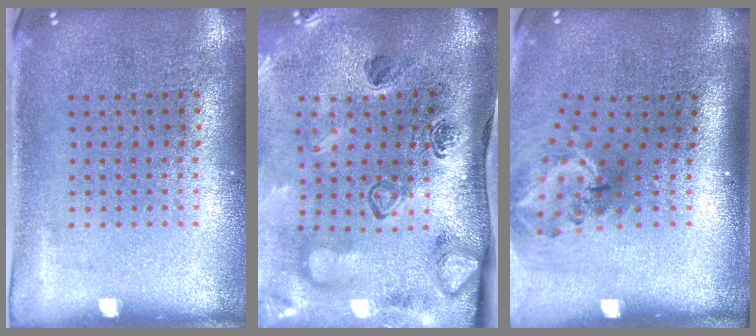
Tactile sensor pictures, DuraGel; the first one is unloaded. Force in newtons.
{"total": 4.3, "press": 2.9, "slide": 3.2}
{"total": 1.9, "press": 1.3, "slide": 1.5}